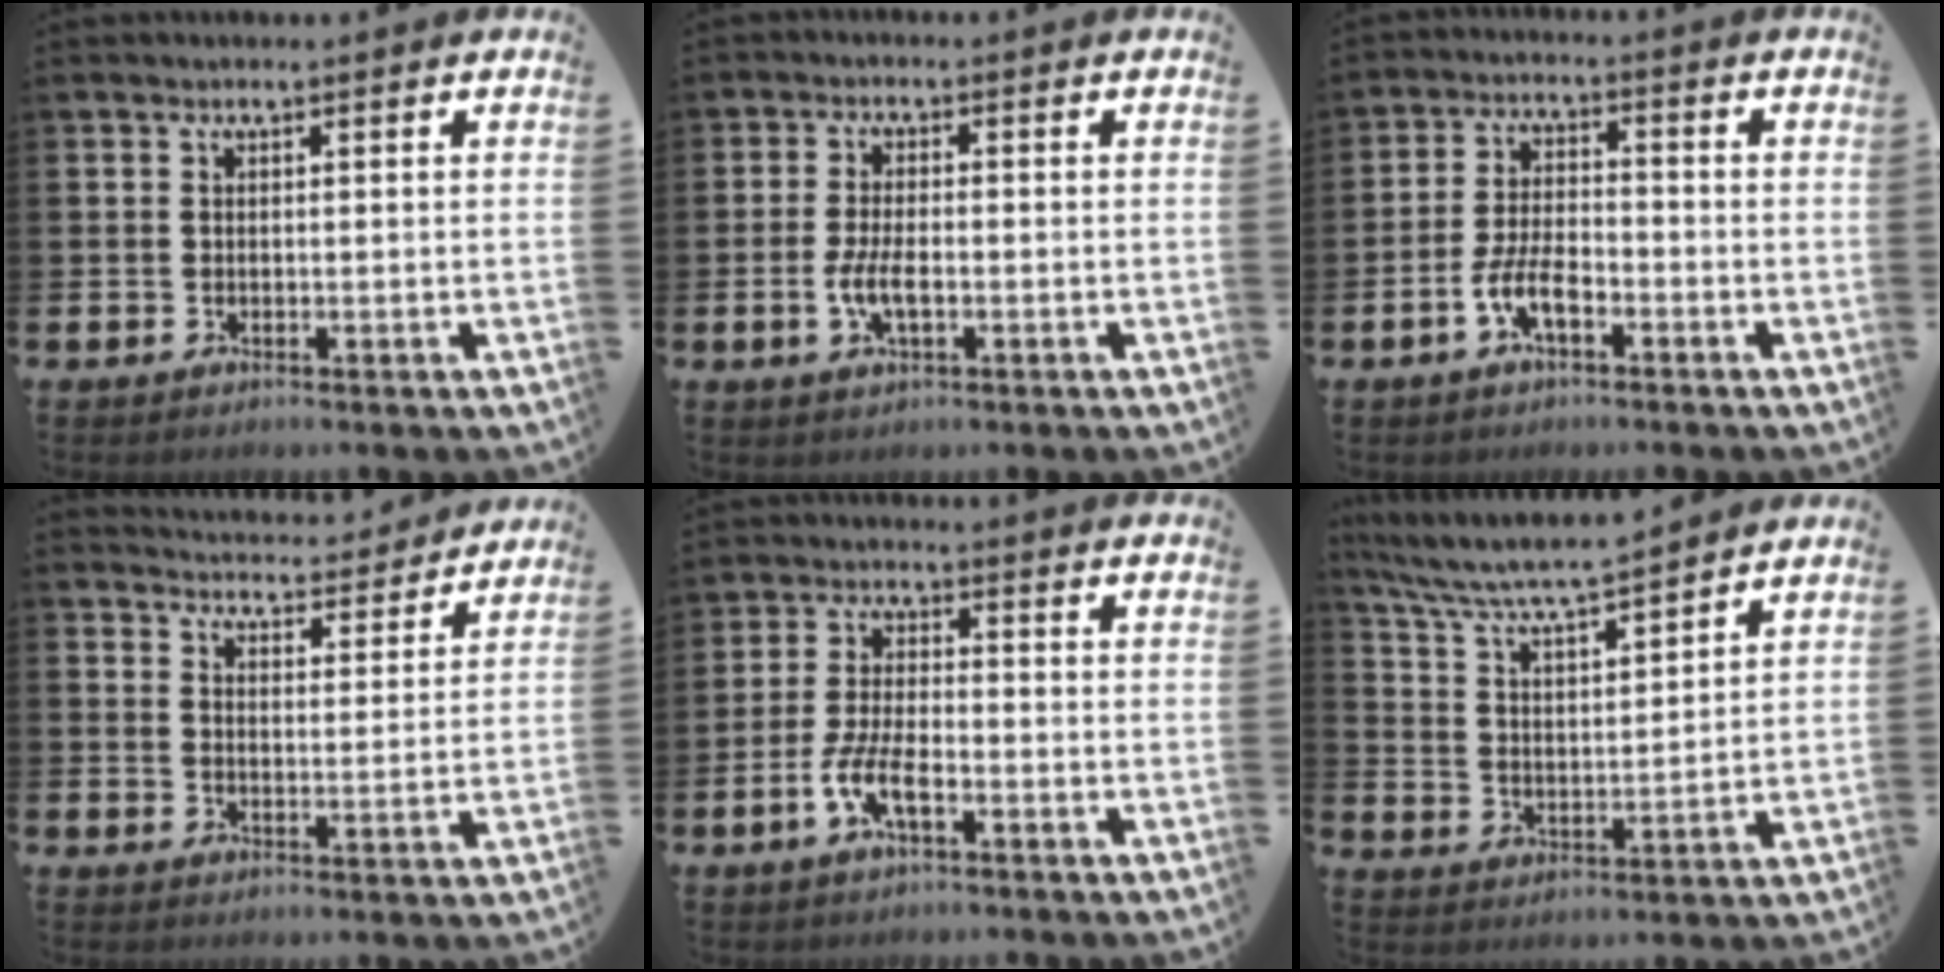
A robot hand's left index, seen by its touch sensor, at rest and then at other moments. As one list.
[{"total": 4.0, "force": [-0.9, 1.6, 3.6], "torque": [-0.059, -0.002, -0.019]}, {"total": 5.1, "force": [-2.4, 2.1, 3.9], "torque": [-0.085, 0.006, -0.051]}, {"total": 4.4, "force": [4.4, 0.5, -0.1], "torque": [-0.006, -0.040, 0.075]}, {"total": 5.2, "force": [-2.4, 1.7, 4.3], "torque": [-0.089, -0.001, -0.047]}, {"total": 6.3, "force": [6.0, 0.4, 1.9], "torque": [-0.061, -0.045, 0.100]}]